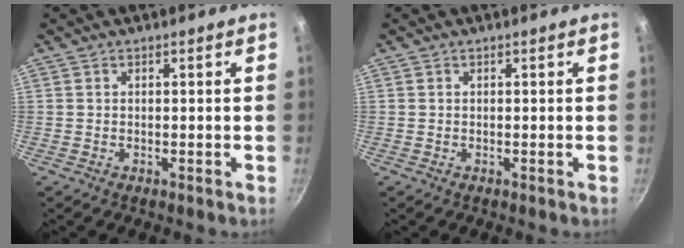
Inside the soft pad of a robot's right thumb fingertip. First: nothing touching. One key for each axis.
{"total": 0.0}